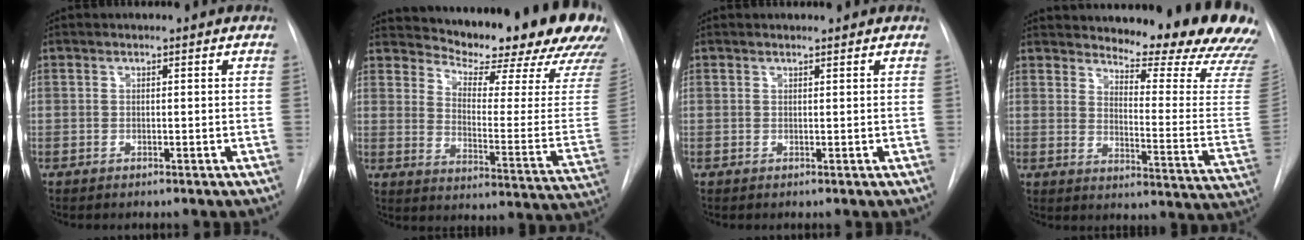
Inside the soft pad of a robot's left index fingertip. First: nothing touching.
{"total": 24.0, "force": [21.2, 3.4, 10.6], "torque": [-0.163, -0.101, 0.256]}
{"total": 0.7, "force": [0.7, 0.0, 0.0], "torque": [-0.007, 0.000, 0.011]}
{"total": 21.0, "force": [19.1, 2.7, 8.2], "torque": [-0.108, -0.114, 0.219]}